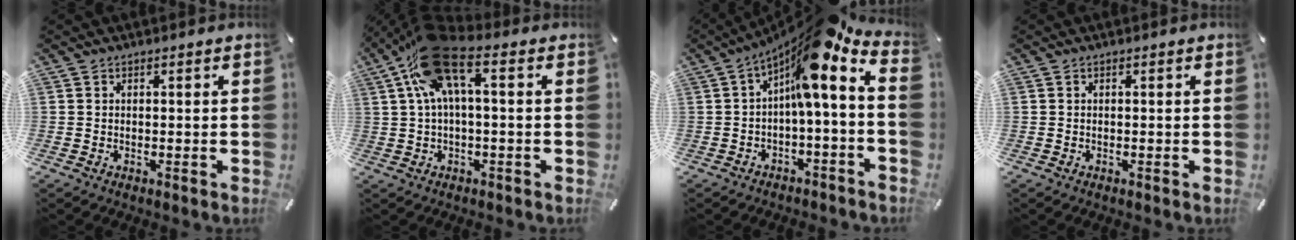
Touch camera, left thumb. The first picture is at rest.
{"total": 14.6, "force": [4.5, 5.7, 12.6], "torque": [-0.261, -0.005, 0.083]}
{"total": 10.0, "force": [4.1, 0.9, 9.1], "torque": [-0.141, -0.056, 0.059]}
{"total": 0.0}